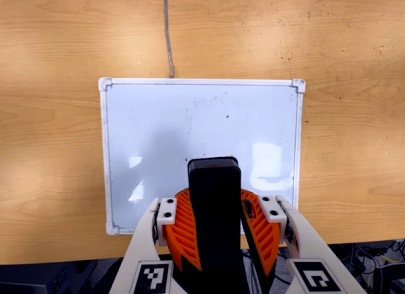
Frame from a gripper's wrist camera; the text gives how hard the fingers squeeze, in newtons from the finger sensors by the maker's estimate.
{"total": 10.4, "left": 10.5, "right": 10.2}